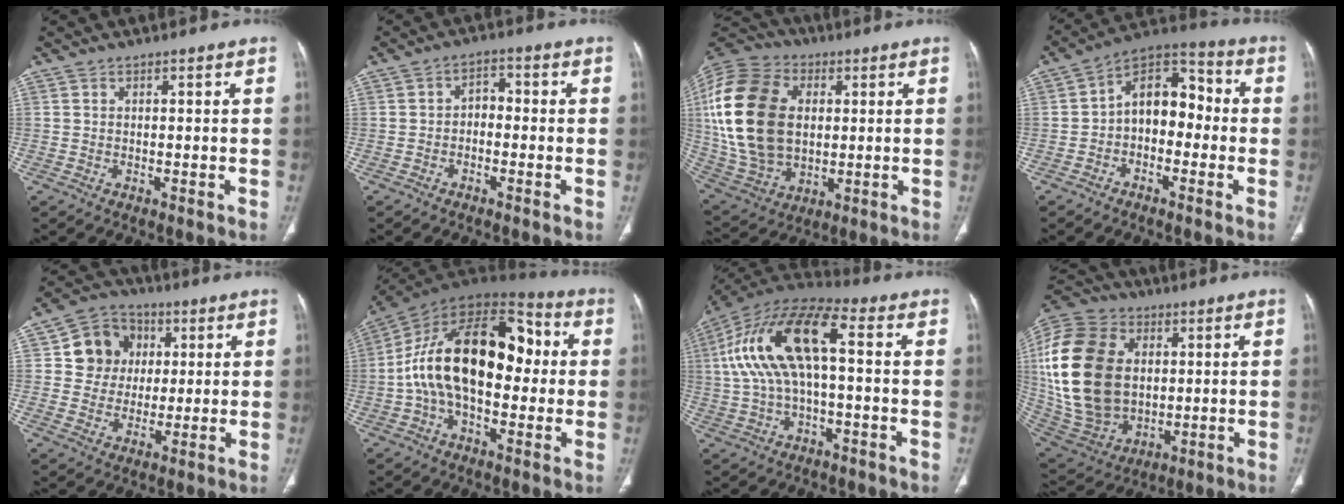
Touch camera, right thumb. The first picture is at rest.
{"total": 3.2, "force": [-1.0, 2.2, 2.0], "torque": [-0.020, 0.023, -0.028]}
{"total": 25.5, "force": [2.9, 17.4, 18.4], "torque": [-0.387, -0.004, 0.064]}
{"total": 11.3, "force": [-1.4, 7.6, 8.2], "torque": [-0.088, 0.046, -0.042]}
{"total": 10.4, "force": [2.4, 9.5, 3.5], "torque": [-0.016, 0.000, 0.036]}
{"total": 23.0, "force": [0.7, 13.0, 18.9], "torque": [-0.315, 0.049, 0.001]}
{"total": 18.0, "force": [1.8, 7.8, 16.1], "torque": [-0.322, 0.049, 0.027]}
{"total": 27.0, "force": [3.1, 19.1, 18.9], "torque": [-0.391, -0.005, 0.072]}